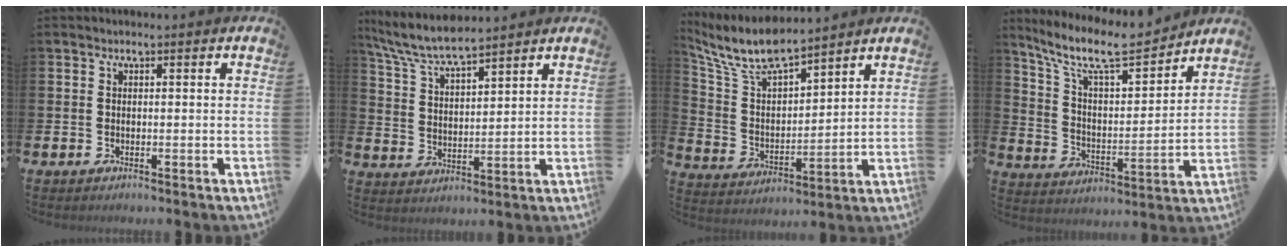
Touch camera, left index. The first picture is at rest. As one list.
[{"total": 7.0, "force": [6.6, 0.7, 2.4], "torque": [-0.075, -0.029, 0.119]}, {"total": 8.9, "force": [8.1, 1.6, 3.2], "torque": [-0.102, -0.040, 0.147]}, {"total": 10.5, "force": [9.1, 2.3, 4.7], "torque": [-0.122, -0.053, 0.158]}]